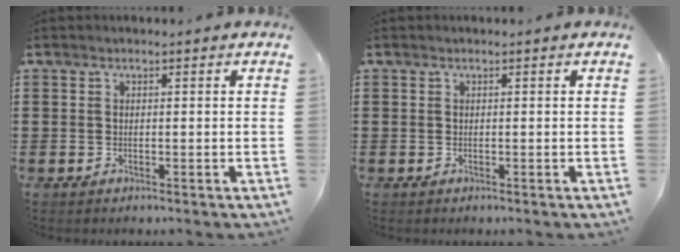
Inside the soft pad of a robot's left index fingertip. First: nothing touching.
{"total": 0.0}